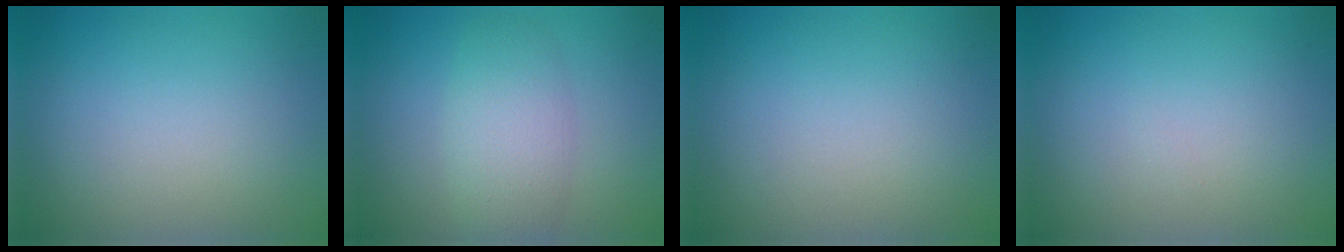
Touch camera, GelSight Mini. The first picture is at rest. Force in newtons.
{"total": 4.4, "press": 4.4, "slide": 0.2}
{"total": 0.0}
{"total": 0.0}